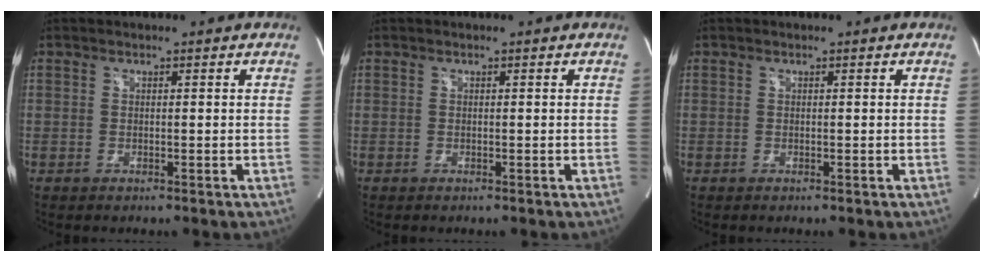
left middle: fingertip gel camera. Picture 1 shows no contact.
{"total": 0.0}
{"total": 0.0}